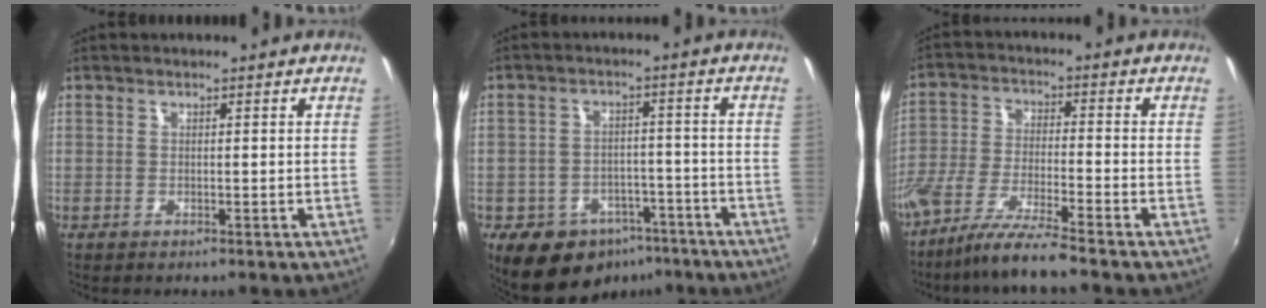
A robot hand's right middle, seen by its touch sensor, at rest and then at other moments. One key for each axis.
{"total": 12.7, "fx": -7.8, "fy": 8.8, "fz": 4.9, "tx": -0.115, "ty": 0.013, "tz": -0.092}
{"total": 9.8, "fx": -8.0, "fy": -0.5, "fz": 5.6, "tx": -0.115, "ty": -0.017, "tz": -0.152}